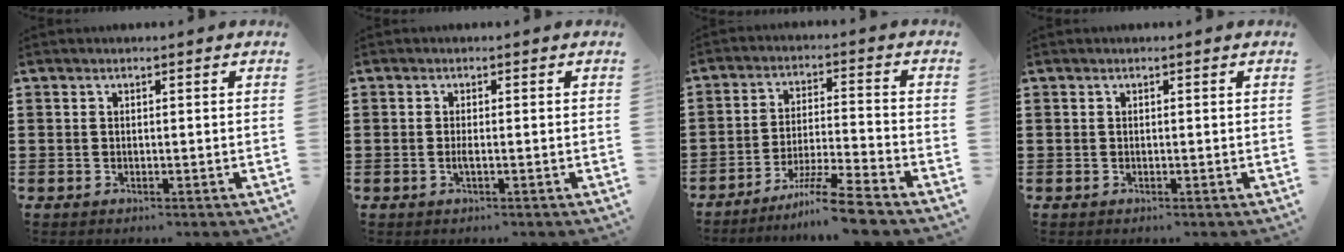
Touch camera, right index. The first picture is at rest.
{"total": 1.3, "force": [-0.4, 0.0, 1.2], "torque": [-0.024, -0.004, -0.007]}
{"total": 8.1, "force": [-6.8, -0.5, 4.5], "torque": [-0.085, -0.006, -0.131]}
{"total": 0.0}